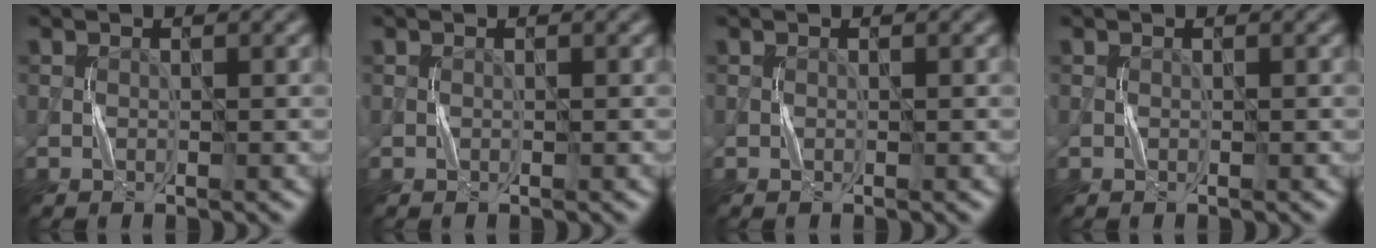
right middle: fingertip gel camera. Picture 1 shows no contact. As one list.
[{"total": 0.0}, {"total": 0.0}, {"total": 0.0}]